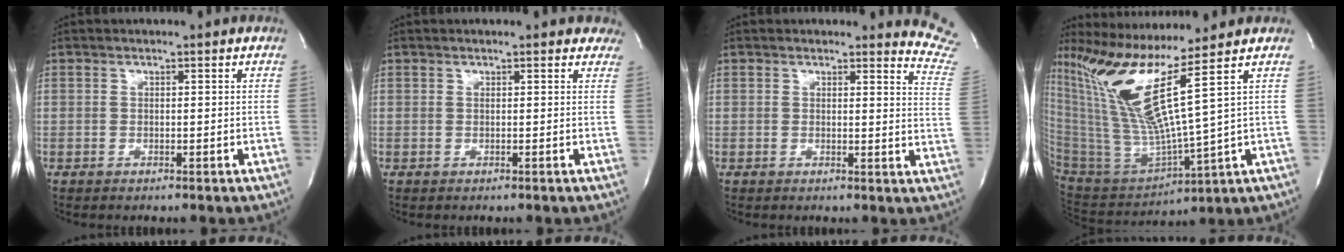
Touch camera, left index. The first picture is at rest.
{"total": 5.0, "force": [4.3, 1.4, 2.1], "torque": [-0.020, 0.003, 0.031]}
{"total": 7.2, "force": [7.2, -0.3, -0.3], "torque": [0.012, -0.099, 0.044]}
{"total": 14.9, "force": [8.3, -3.0, 12.0], "torque": [-0.244, -0.026, 0.167]}